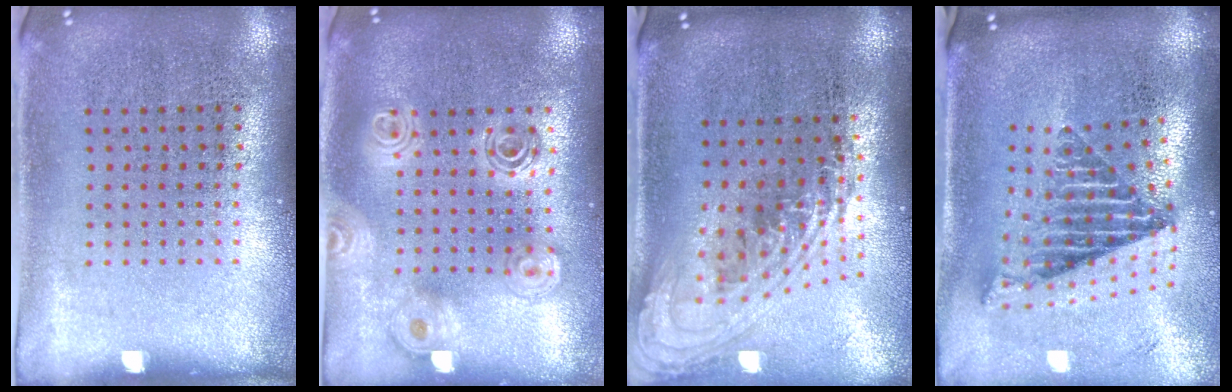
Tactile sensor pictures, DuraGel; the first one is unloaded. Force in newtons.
{"total": 1.9, "press": 1.6, "slide": 1.0}
{"total": 2.3, "press": 1.7, "slide": 1.6}
{"total": 2.6, "press": 1.7, "slide": 1.9}